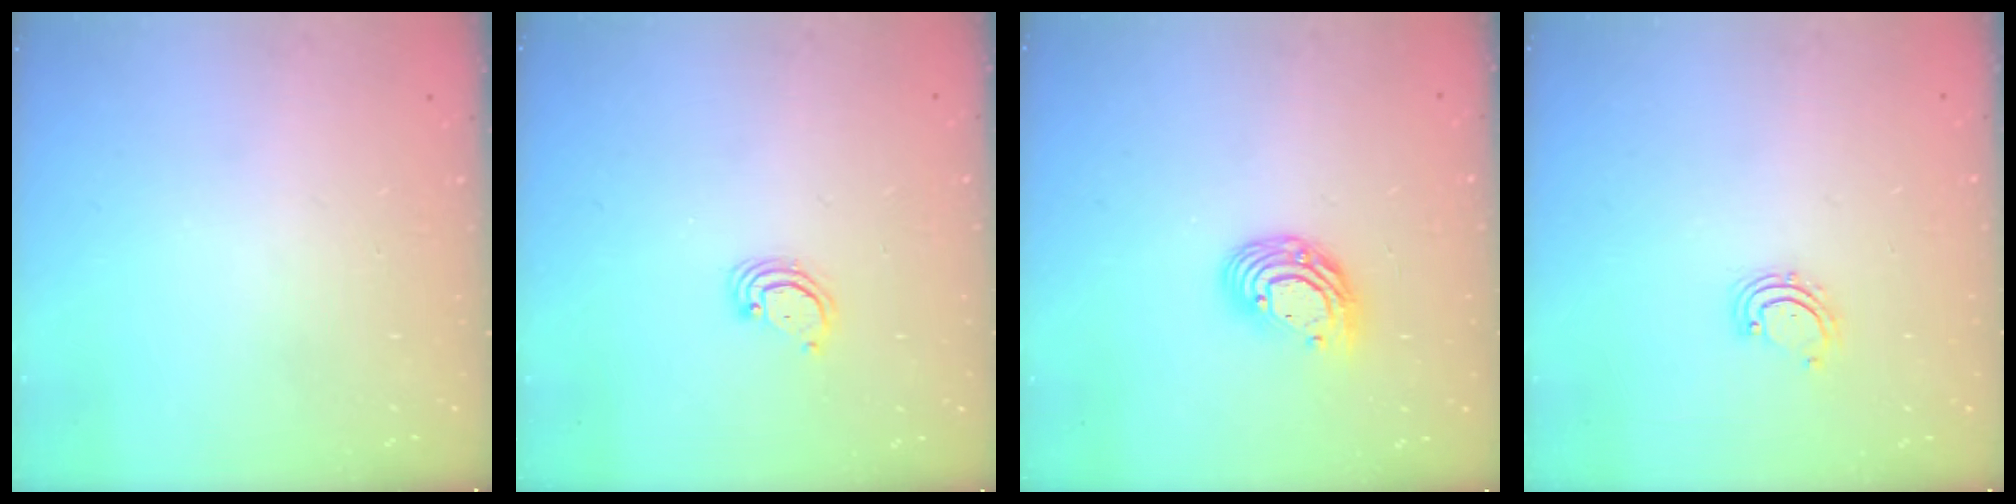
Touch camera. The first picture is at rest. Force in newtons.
{"total": 2.8, "press": 2.8, "slide": 0.3}
{"total": 9.8, "press": 9.8, "slide": 0.9}
{"total": 2.9, "press": 2.9, "slide": 0.4}